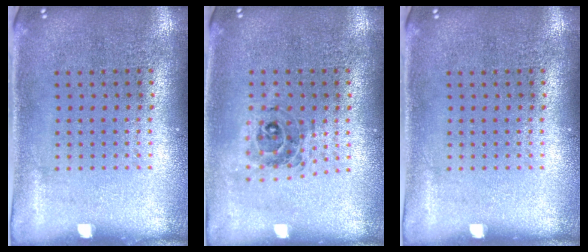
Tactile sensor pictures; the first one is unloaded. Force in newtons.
{"total": 0.7, "press": 0.7, "slide": 0.1}
{"total": 0.0}